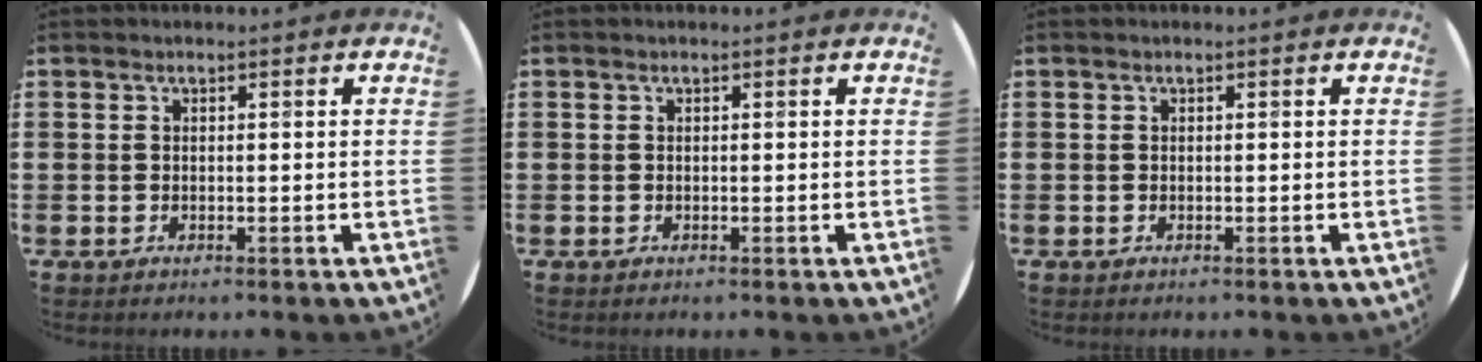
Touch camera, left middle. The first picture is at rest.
{"total": 0.0}
{"total": 0.0}